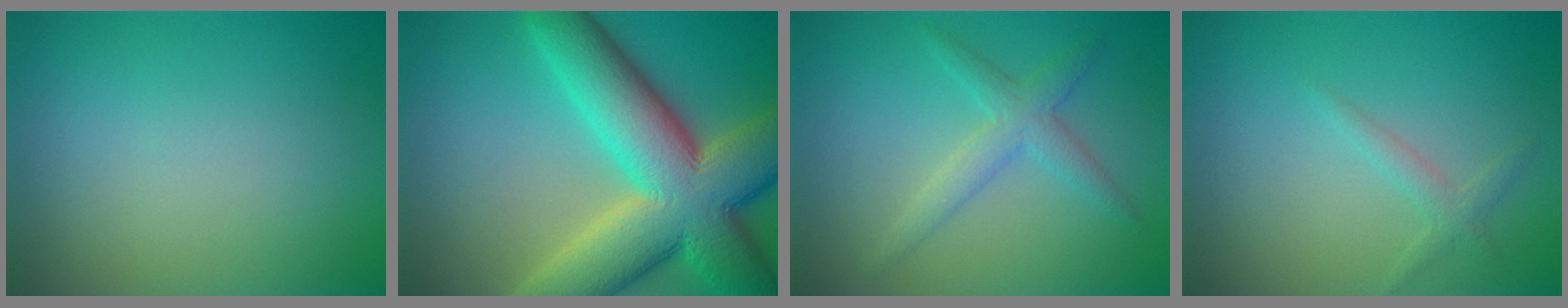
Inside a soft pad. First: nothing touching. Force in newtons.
{"total": 14.9, "press": 14.9, "slide": 0.7}
{"total": 2.8, "press": 2.8, "slide": 0.1}
{"total": 1.4, "press": 1.4, "slide": 0.1}